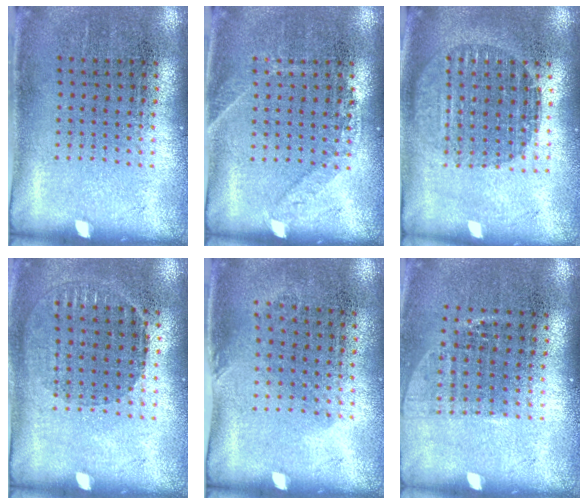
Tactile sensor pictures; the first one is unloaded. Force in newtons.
{"total": 1.2, "press": 1.2, "slide": 0.2}
{"total": 1.6, "press": 1.4, "slide": 0.8}
{"total": 0.9, "press": 0.8, "slide": 0.3}
{"total": 0.9, "press": 0.6, "slide": 0.6}
{"total": 1.0, "press": 0.9, "slide": 0.6}